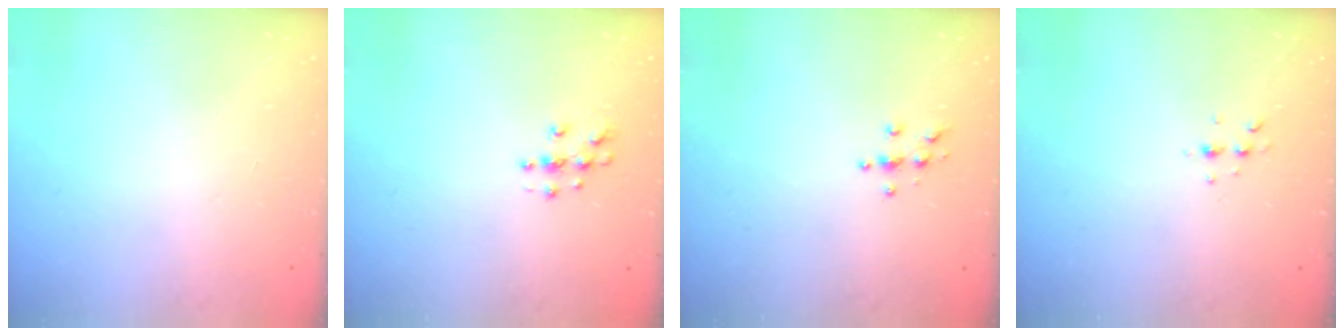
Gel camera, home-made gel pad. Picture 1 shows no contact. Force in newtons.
{"total": 3.7, "press": 3.7, "slide": 0.2}
{"total": 3.7, "press": 3.7, "slide": 0.4}
{"total": 3.6, "press": 3.5, "slide": 0.7}